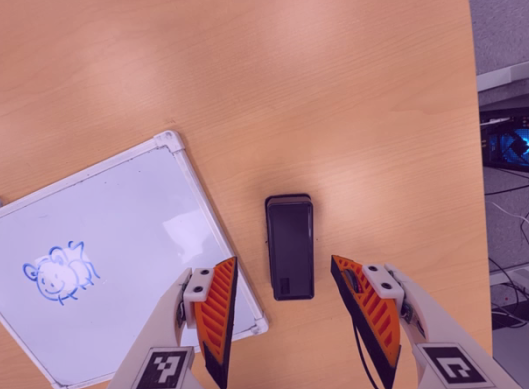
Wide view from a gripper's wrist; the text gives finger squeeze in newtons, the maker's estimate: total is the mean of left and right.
{"total": 0.0}